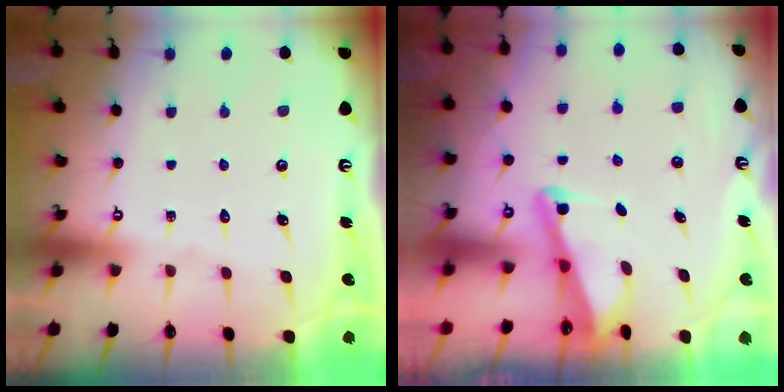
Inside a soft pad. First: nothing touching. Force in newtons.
{"total": 2.8, "press": 2.8, "slide": 0.3}